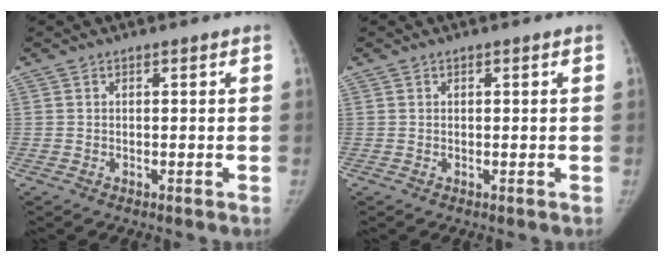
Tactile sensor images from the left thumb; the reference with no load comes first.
{"total": 0.0}